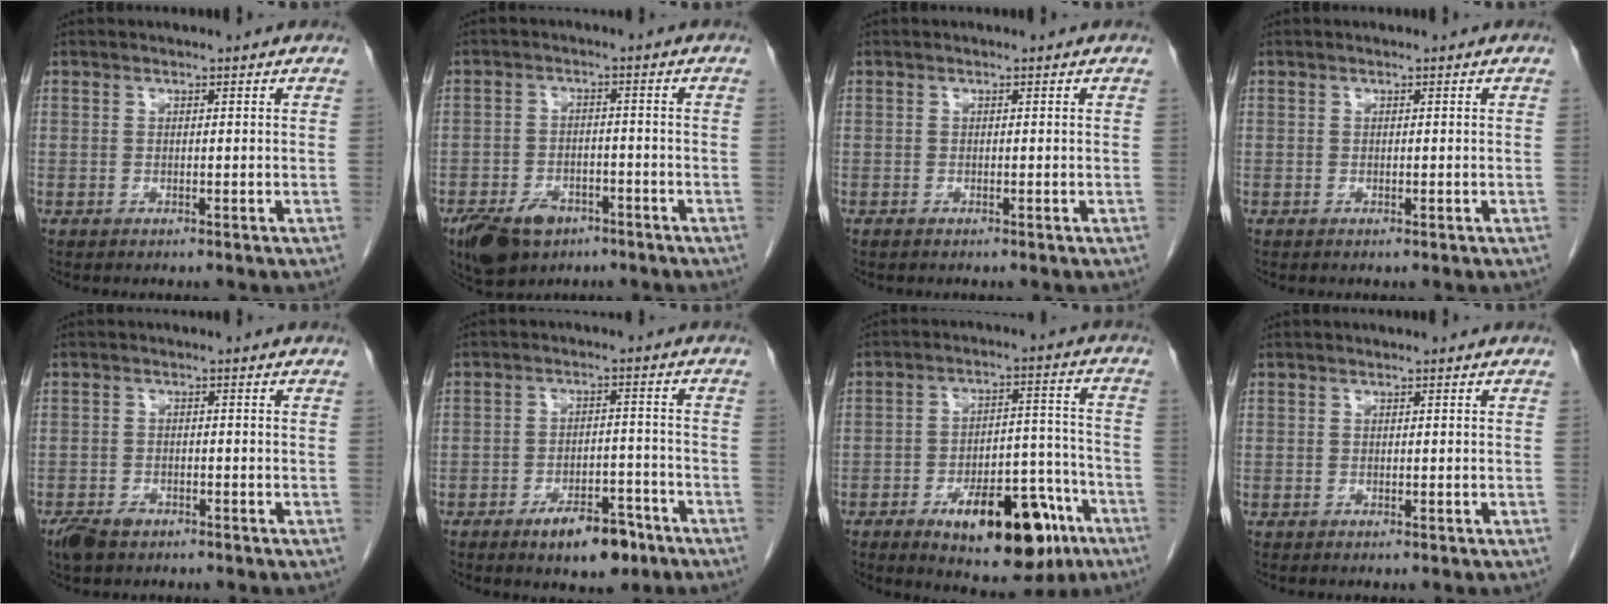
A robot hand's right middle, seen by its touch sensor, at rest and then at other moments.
{"total": 8.2, "force": [-5.3, 4.8, 4.0], "torque": [-0.072, -0.001, -0.082]}
{"total": 0.0}
{"total": 0.0}
{"total": 3.9, "force": [-2.7, 2.1, 1.8], "torque": [-0.034, -0.003, -0.043]}
{"total": 7.3, "force": [-4.7, 3.0, 4.7], "torque": [-0.064, 0.003, -0.068]}
{"total": 15.8, "force": [-8.5, 6.1, 11.9], "torque": [-0.155, 0.015, -0.115]}
{"total": 0.0}